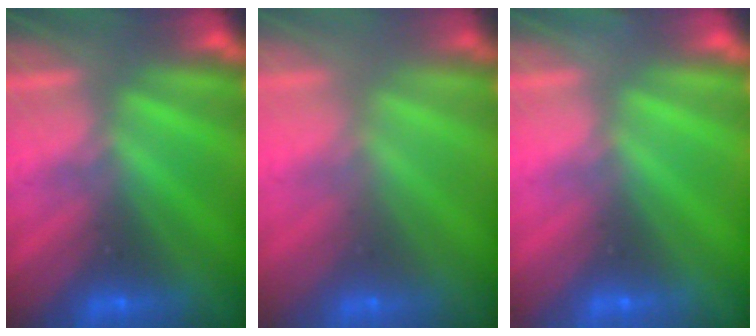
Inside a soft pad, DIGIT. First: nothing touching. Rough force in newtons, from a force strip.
{"total": 2.4}
{"total": 2.9}